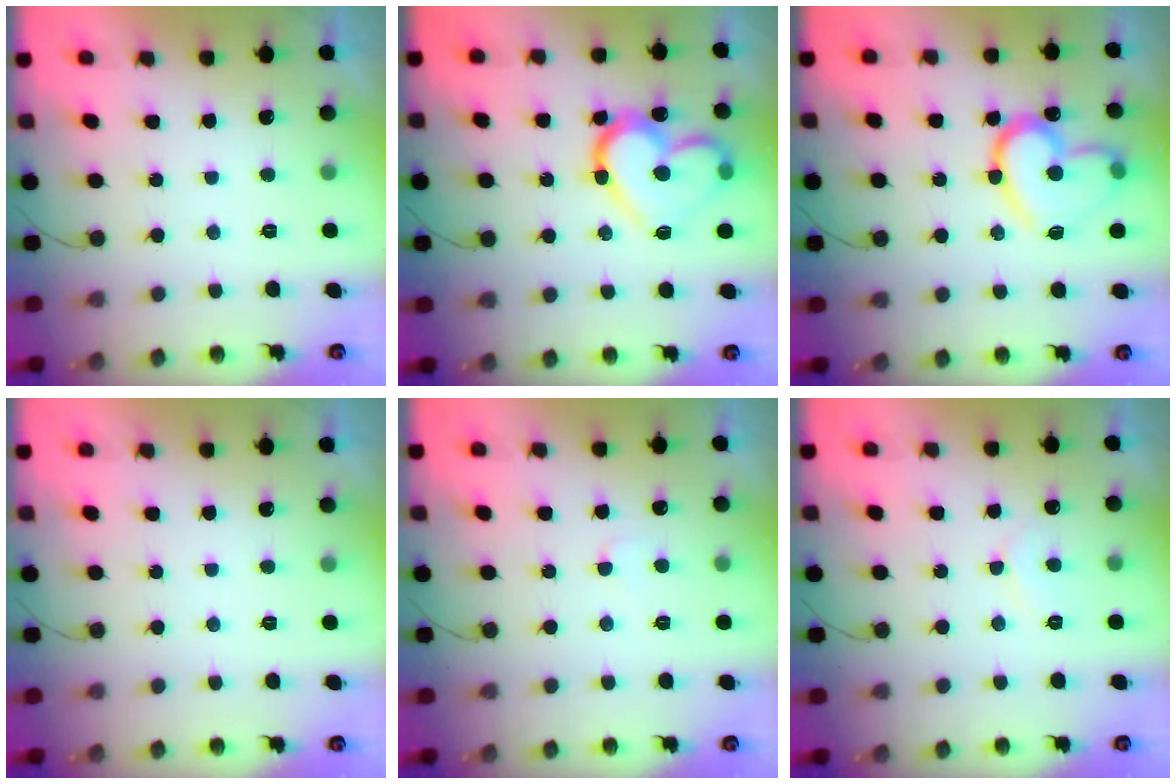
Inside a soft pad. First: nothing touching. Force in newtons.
{"total": 17.0, "press": 16.9, "slide": 2.1}
{"total": 17.2, "press": 17.2, "slide": 1.2}
{"total": 0.0}
{"total": 2.7, "press": 2.7, "slide": 0.2}
{"total": 5.5, "press": 5.5, "slide": 0.5}